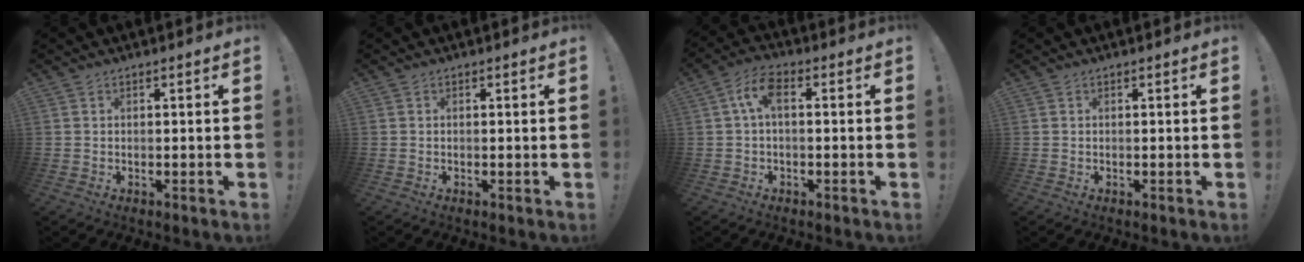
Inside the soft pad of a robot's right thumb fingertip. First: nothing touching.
{"total": 0.0}
{"total": 6.4, "force": [1.0, 2.7, 5.8], "torque": [-0.120, 0.001, 0.018]}
{"total": 0.0}